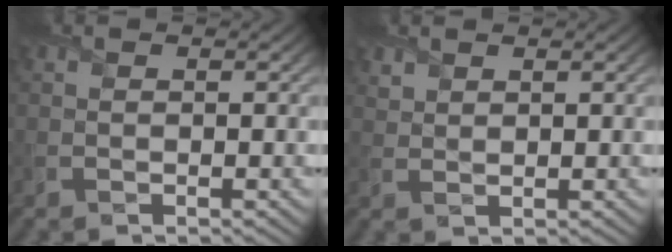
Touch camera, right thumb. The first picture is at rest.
{"total": 1.5, "force": [1.3, 0.5, 0.3], "torque": [-0.011, 0.001, 0.033]}